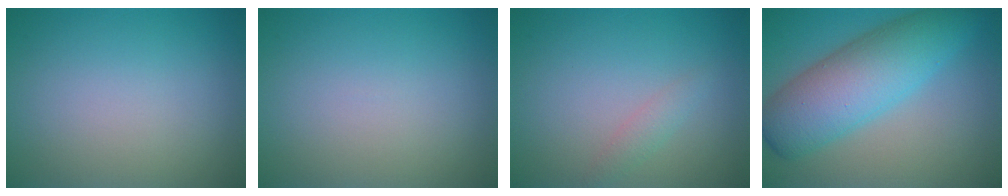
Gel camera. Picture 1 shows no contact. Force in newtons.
{"total": 0.0}
{"total": 1.2, "press": 1.2, "slide": 0.1}
{"total": 8.4, "press": 8.4, "slide": 0.2}